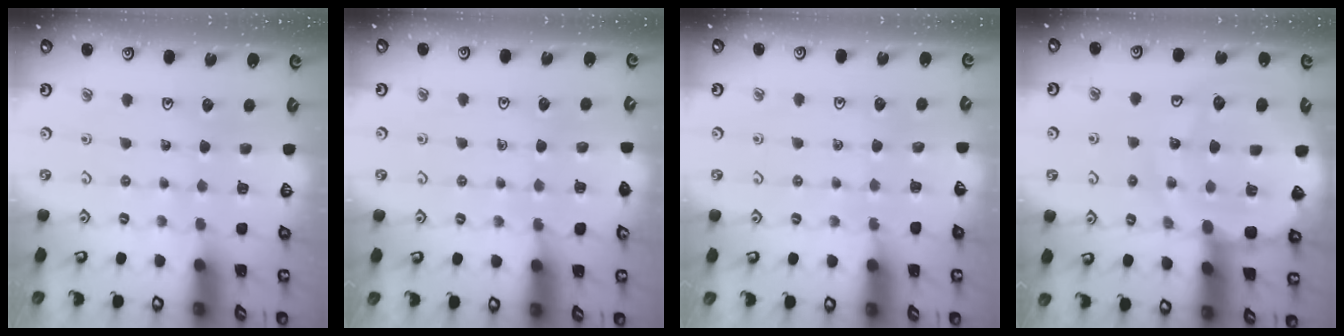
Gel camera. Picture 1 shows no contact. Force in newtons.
{"total": 5.6, "press": 5.3, "slide": 1.9}
{"total": 3.9, "press": 3.8, "slide": 0.4}
{"total": 16.3, "press": 16.2, "slide": 2.0}